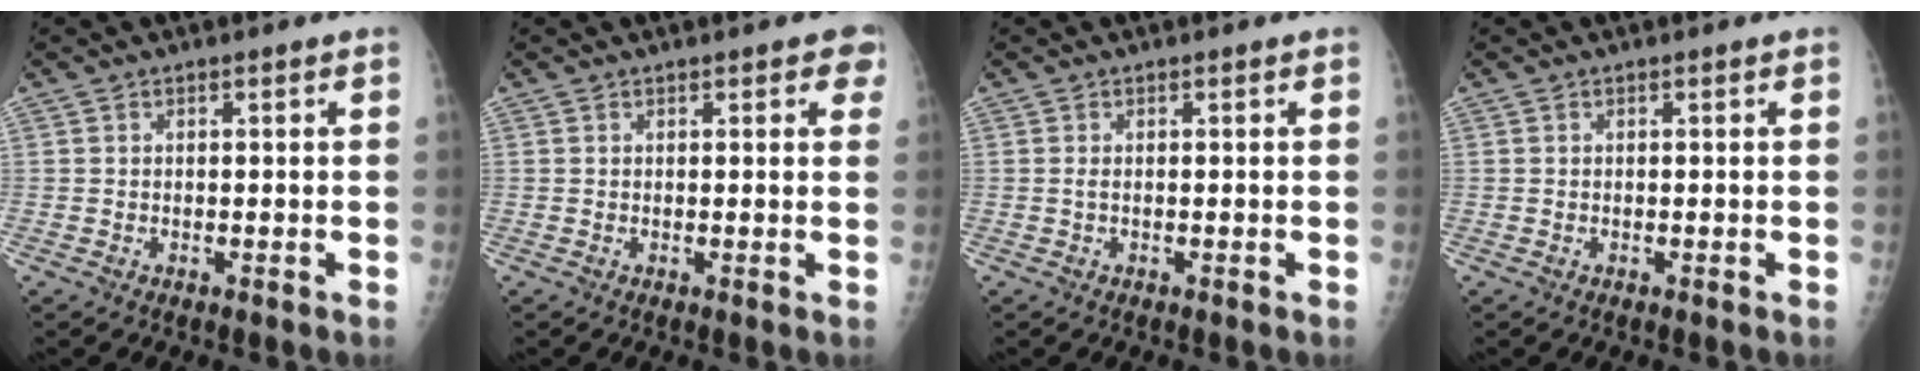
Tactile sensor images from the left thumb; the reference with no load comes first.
{"total": 3.1, "force": [1.6, 1.4, 2.3], "torque": [-0.006, -0.001, 0.011]}
{"total": 0.8, "force": [0.0, 0.2, 0.7], "torque": [-0.019, 0.002, 0.002]}
{"total": 0.0}